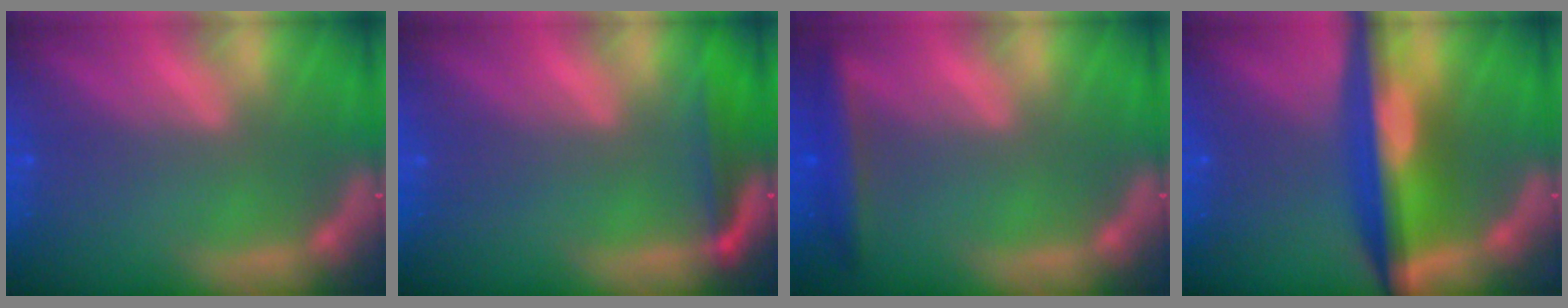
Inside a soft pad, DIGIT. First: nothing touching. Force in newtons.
{"total": 3.5}
{"total": 2.9}
{"total": 8.5}